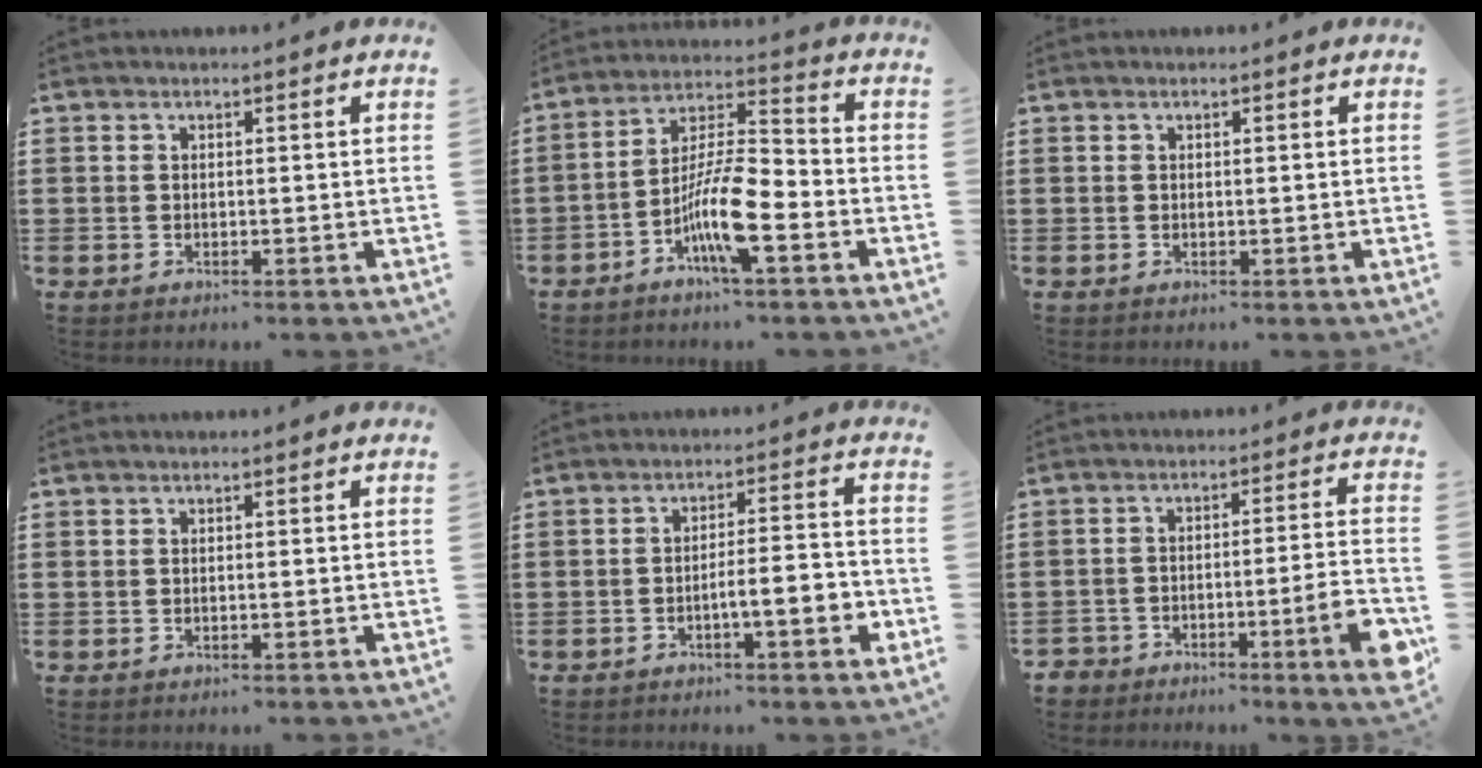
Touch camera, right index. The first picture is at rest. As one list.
[{"total": 9.9, "force": [-4.4, 2.5, 8.5], "torque": [-0.178, -0.004, -0.084]}, {"total": 0.0}, {"total": 0.0}, {"total": 5.5, "force": [-2.5, 0.8, 4.9], "torque": [-0.074, -0.003, -0.047]}, {"total": 7.0, "force": [-4.5, 1.0, 5.3], "torque": [-0.075, -0.004, -0.082]}]